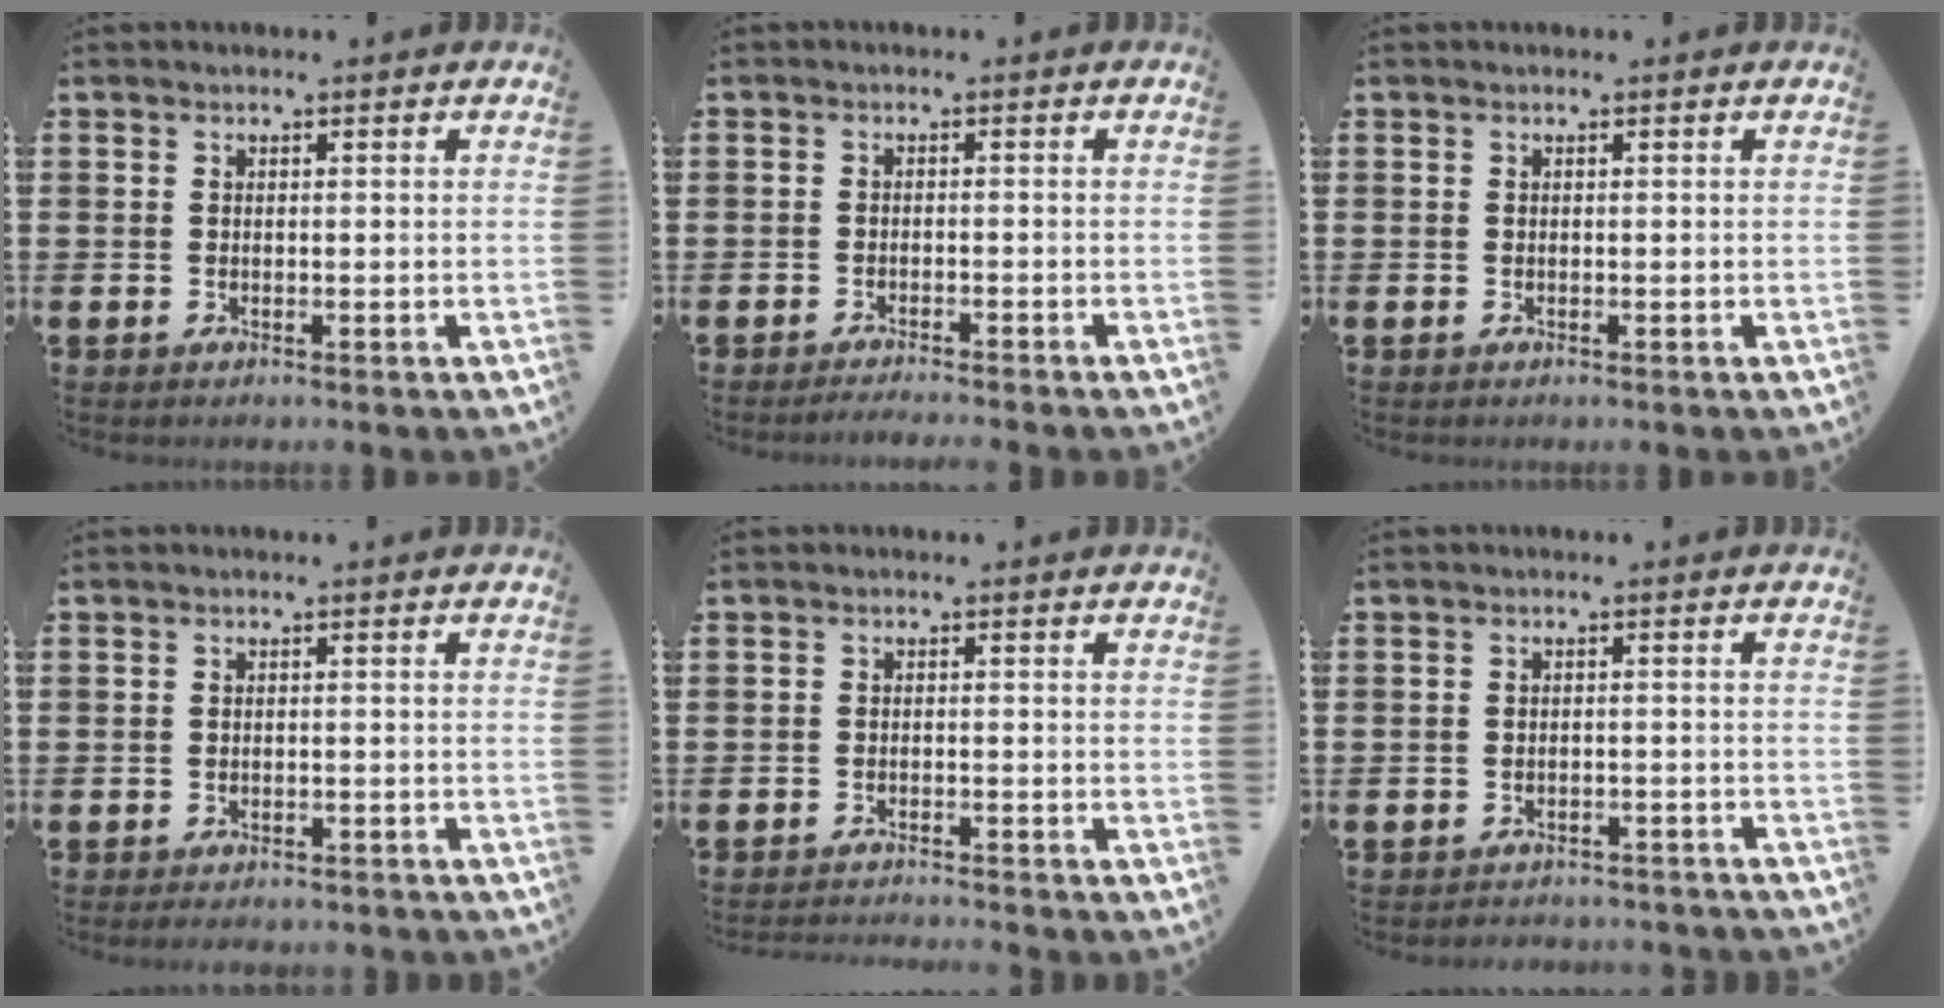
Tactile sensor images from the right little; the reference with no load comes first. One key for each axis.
{"total": 1.3, "fx": -1.2, "fy": -0.2, "fz": 0.3, "tx": -0.005, "ty": -0.001, "tz": -0.024}
{"total": 0.0}
{"total": 1.1, "fx": -1.1, "fy": 0.1, "fz": 0.2, "tx": -0.007, "ty": -0.001, "tz": -0.021}
{"total": 1.5, "fx": -1.4, "fy": -0.3, "fz": 0.0, "tx": 0.000, "ty": 0.003, "tz": -0.030}
{"total": 1.7, "fx": -1.7, "fy": 0.0, "fz": -0.1, "tx": -0.003, "ty": 0.005, "tz": -0.037}